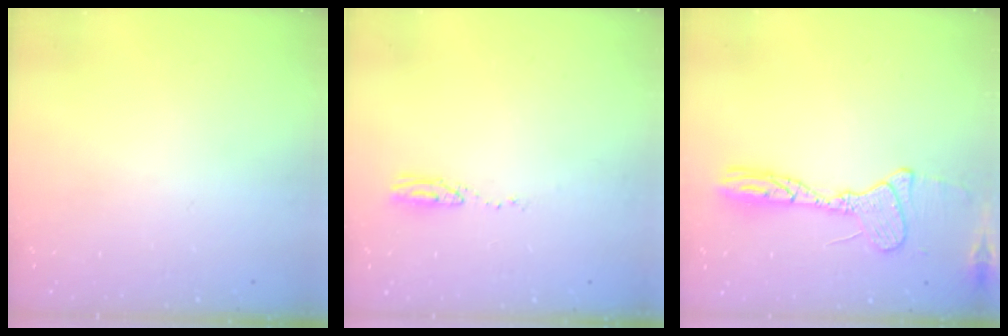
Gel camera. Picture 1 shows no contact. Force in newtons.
{"total": 14.7, "press": 6.3, "slide": 13.3}
{"total": 13.1, "press": 13.1, "slide": 0.3}